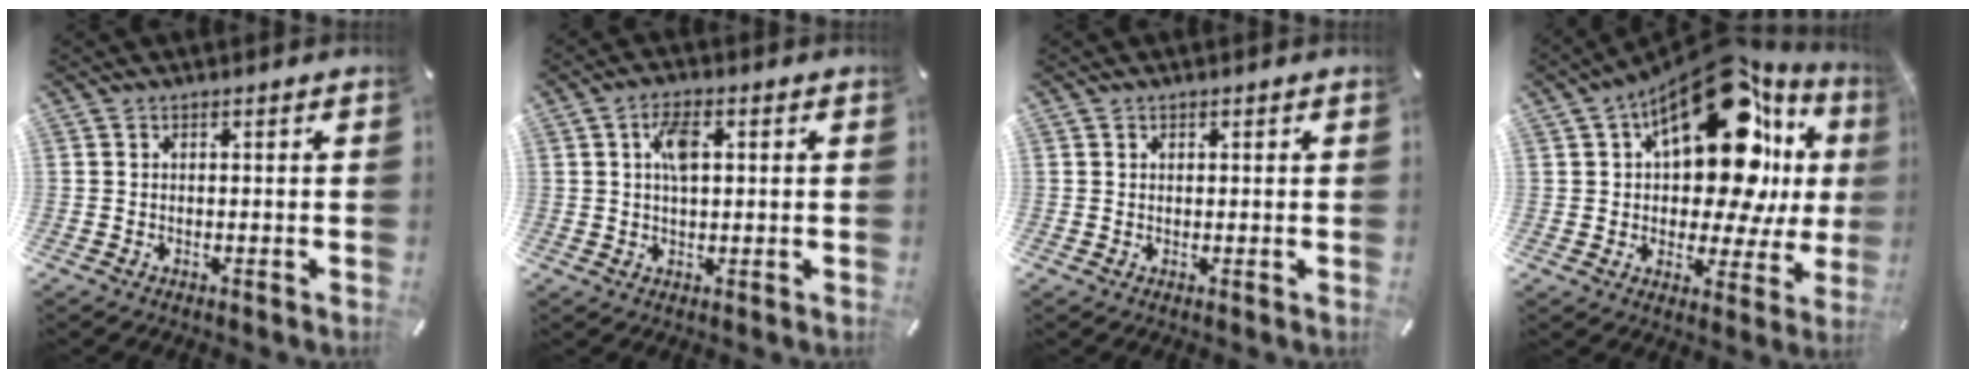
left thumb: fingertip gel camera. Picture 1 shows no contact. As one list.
[{"total": 5.7, "force": [1.4, 2.9, 4.7], "torque": [-0.084, 0.004, 0.018]}, {"total": 0.8, "force": [0.4, 0.7, 0.2], "torque": [0.005, -0.002, 0.006]}, {"total": 25.0, "force": [9.4, 12.6, 19.4], "torque": [-0.291, -0.073, 0.154]}]